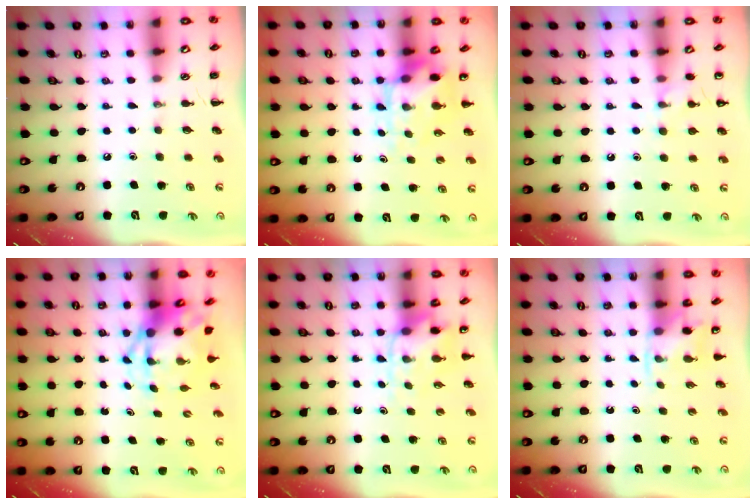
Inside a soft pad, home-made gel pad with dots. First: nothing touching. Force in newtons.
{"total": 6.0, "press": 5.9, "slide": 1.3}
{"total": 7.1, "press": 6.7, "slide": 2.3}
{"total": 4.5, "press": 4.3, "slide": 1.2}
{"total": 4.7, "press": 4.7, "slide": 0.3}
{"total": 2.6, "press": 2.5, "slide": 0.9}